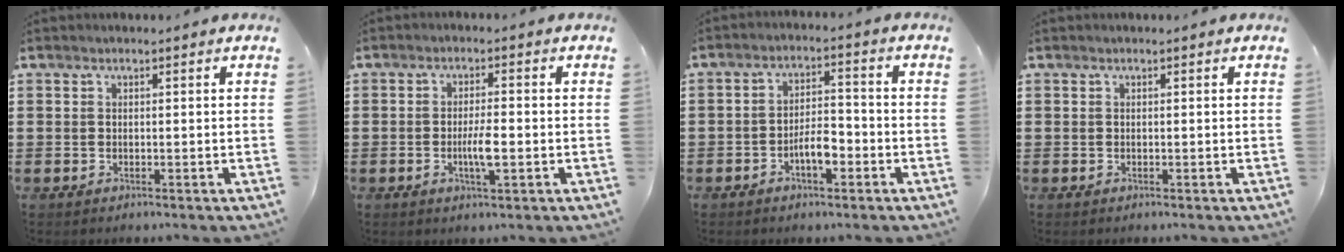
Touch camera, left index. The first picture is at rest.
{"total": 4.1, "force": [-0.9, 0.9, 3.9], "torque": [-0.075, -0.001, -0.019]}
{"total": 4.9, "force": [-2.2, 1.9, 3.9], "torque": [-0.073, 0.008, -0.044]}
{"total": 0.0}